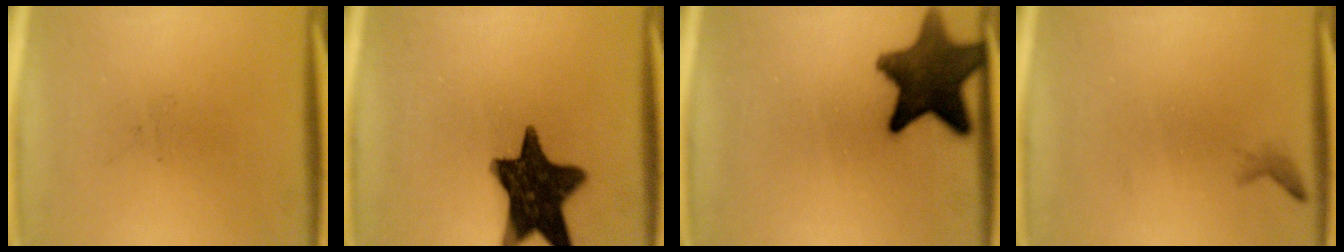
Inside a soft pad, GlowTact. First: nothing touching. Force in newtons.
{"total": 15.7}
{"total": 12.3}
{"total": 0.7}